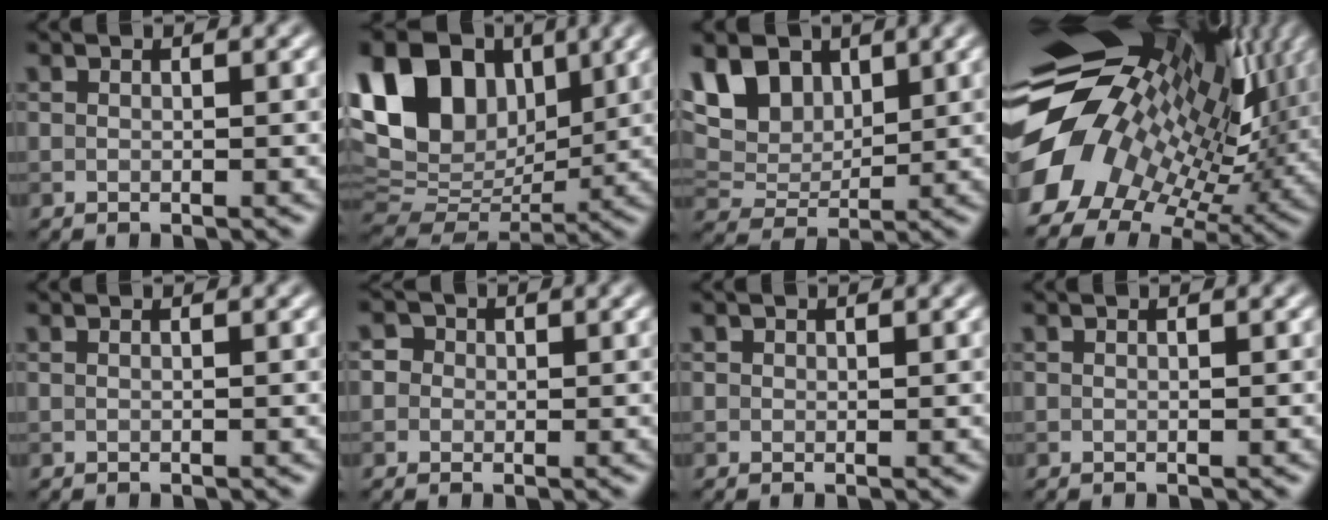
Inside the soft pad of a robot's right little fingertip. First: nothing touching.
{"total": 14.6, "force": [5.3, 9.8, 9.4], "torque": [-0.191, 0.038, 0.096]}
{"total": 8.1, "force": [4.2, 5.1, 4.7], "torque": [-0.112, 0.012, 0.068]}
{"total": 15.9, "force": [2.2, 10.7, 11.5], "torque": [-0.225, -0.009, 0.065]}
{"total": 0.0}
{"total": 3.3, "force": [1.0, 2.9, 1.1], "torque": [0.005, 0.018, -0.004]}
{"total": 0.7, "force": [0.3, 0.6, 0.1], "torque": [0.003, -0.003, 0.000]}
{"total": 0.0}